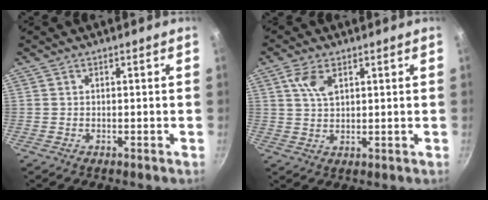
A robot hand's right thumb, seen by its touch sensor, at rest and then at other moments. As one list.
[{"total": 4.7, "force": [2.1, 2.6, 3.3], "torque": [-0.063, -0.005, 0.042]}]